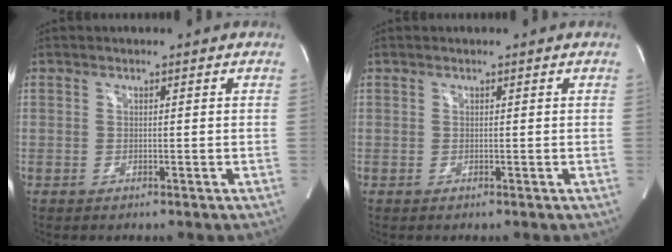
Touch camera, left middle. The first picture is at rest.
{"total": 0.0}